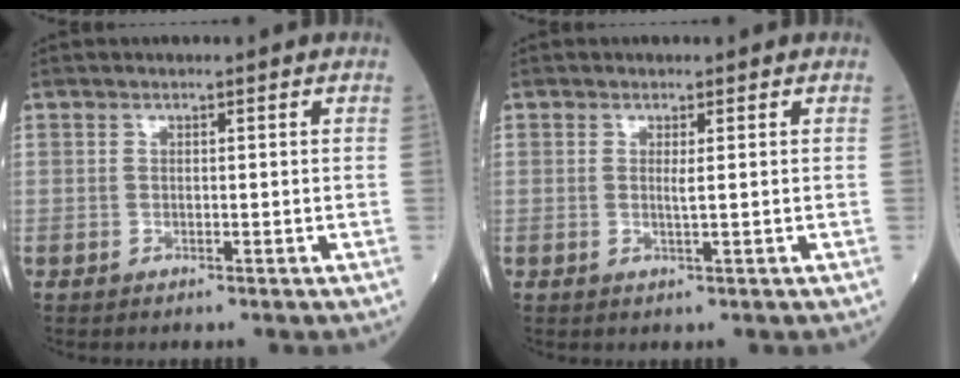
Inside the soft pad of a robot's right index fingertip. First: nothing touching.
{"total": 1.5, "force": [0.1, 0.2, 1.5], "torque": [-0.035, -0.003, 0.004]}